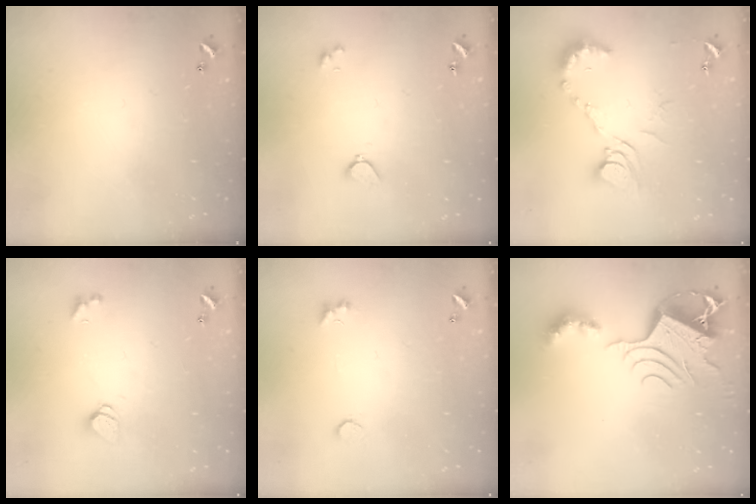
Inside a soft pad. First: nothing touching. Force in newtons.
{"total": 2.1, "press": 2.0, "slide": 0.5}
{"total": 10.4, "press": 10.3, "slide": 0.9}
{"total": 1.6, "press": 1.6, "slide": 0.5}
{"total": 1.4, "press": 1.1, "slide": 0.9}
{"total": 10.3, "press": 10.2, "slide": 1.3}